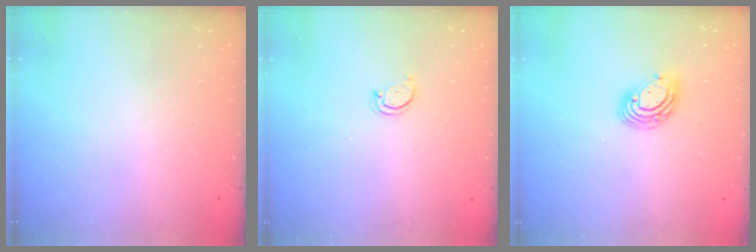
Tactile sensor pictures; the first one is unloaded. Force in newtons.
{"total": 2.8, "press": 2.7, "slide": 0.3}
{"total": 7.9, "press": 7.8, "slide": 1.5}